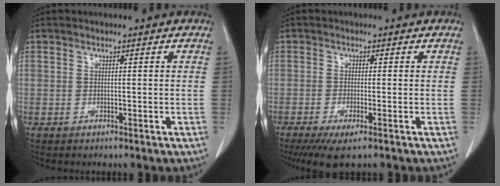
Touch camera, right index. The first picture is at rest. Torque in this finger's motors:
{"motor_torque": [0.64, -0.57, 0.35, 0.09]}